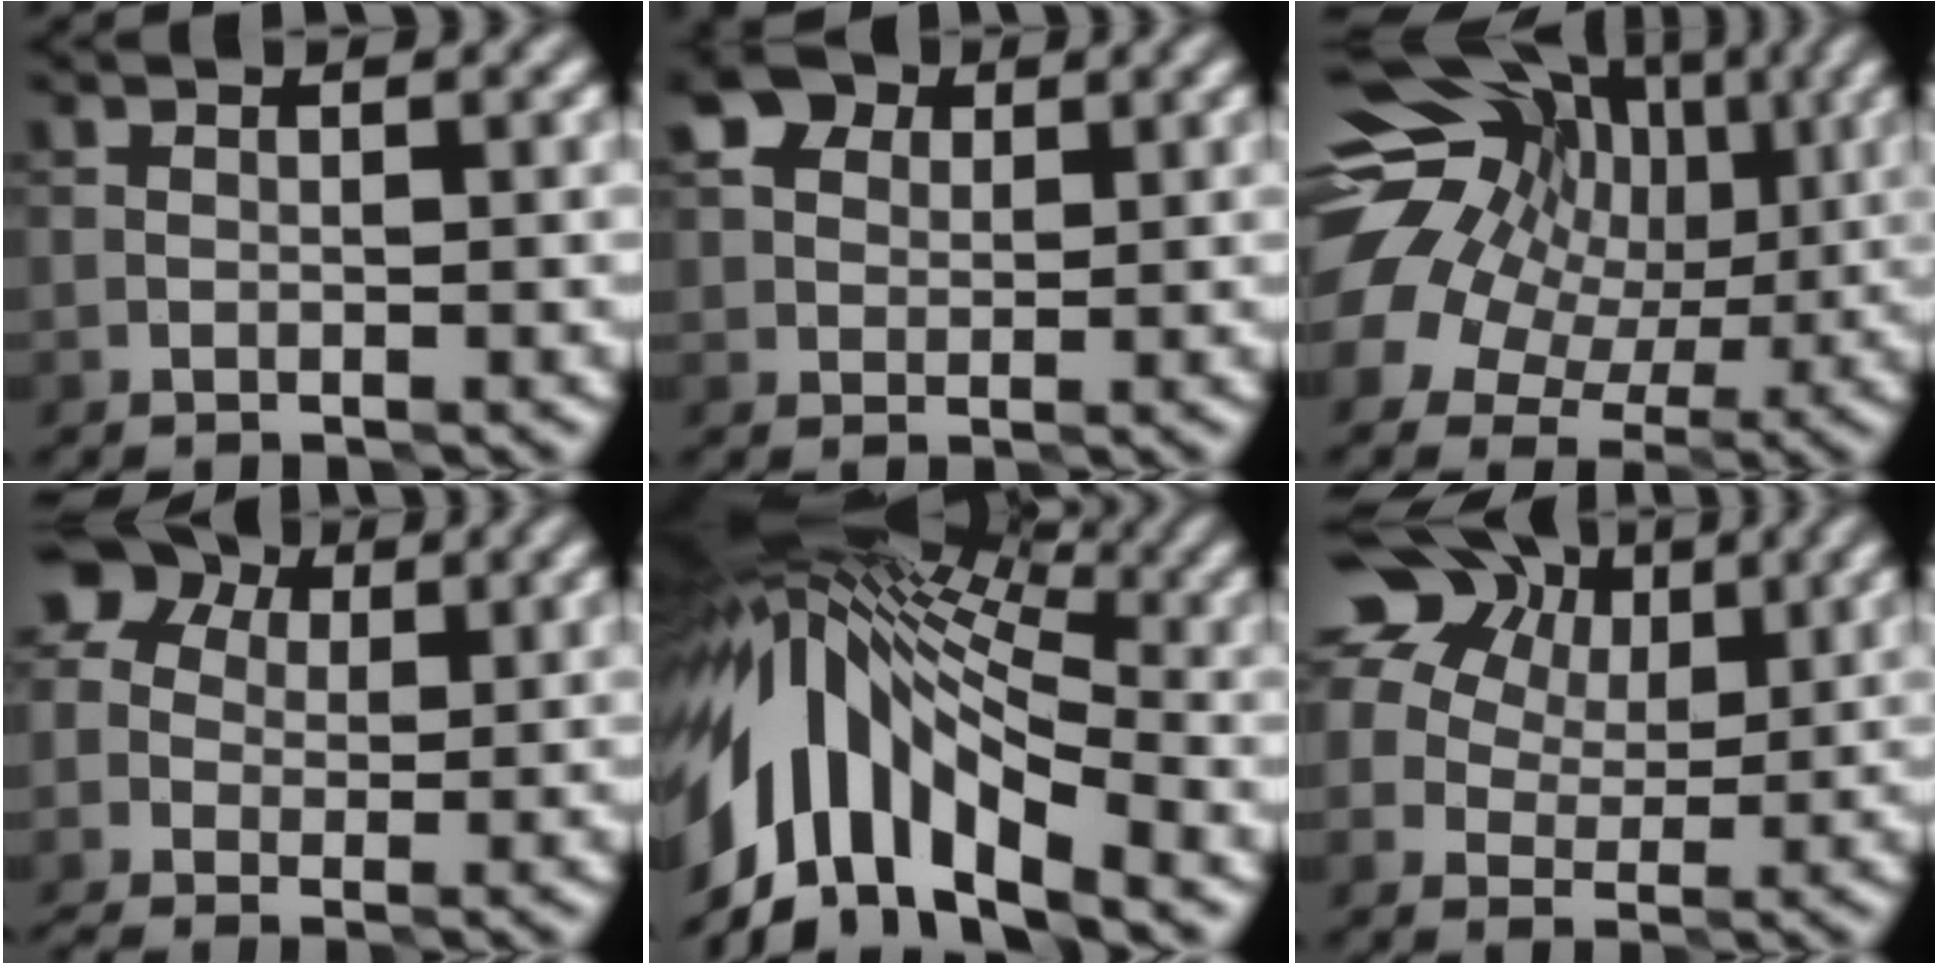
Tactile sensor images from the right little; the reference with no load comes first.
{"total": 4.0, "force": [2.3, 2.6, 1.8], "torque": [-0.030, 0.013, 0.032]}
{"total": 14.4, "force": [3.3, 11.3, 8.3], "torque": [-0.144, 0.032, 0.037]}
{"total": 5.5, "force": [1.0, 4.5, 3.1], "torque": [-0.065, 0.024, 0.009]}
{"total": 11.9, "force": [-2.6, 6.4, 9.7], "torque": [-0.175, 0.026, -0.045]}
{"total": 14.4, "force": [7.2, 10.1, 7.2], "torque": [-0.148, 0.048, 0.132]}